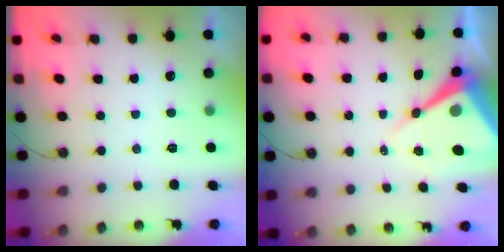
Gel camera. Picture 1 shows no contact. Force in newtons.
{"total": 13.4, "press": 13.3, "slide": 1.4}